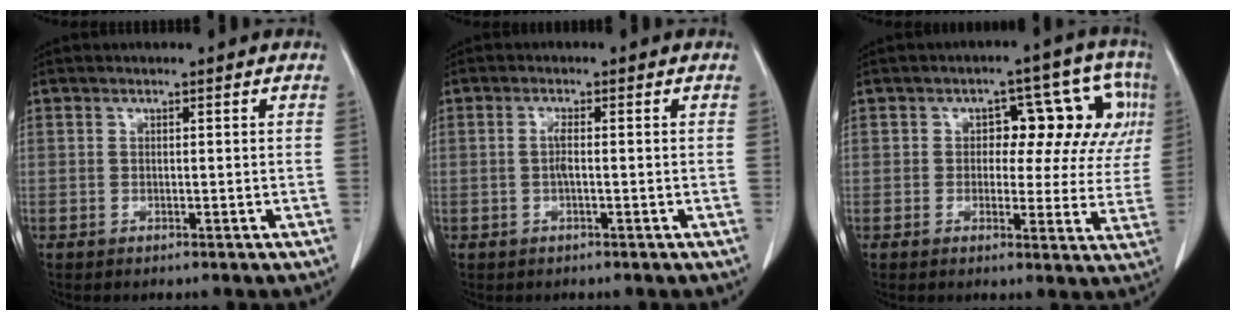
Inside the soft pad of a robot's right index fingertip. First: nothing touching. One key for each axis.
{"total": 1.6, "fx": -0.2, "fy": 0.1, "fz": 1.6, "tx": -0.034, "ty": 0.001, "tz": -0.005}
{"total": 11.7, "fx": 2.7, "fy": 6.3, "fz": 9.5, "tx": -0.091, "ty": 0.037, "tz": 0.031}